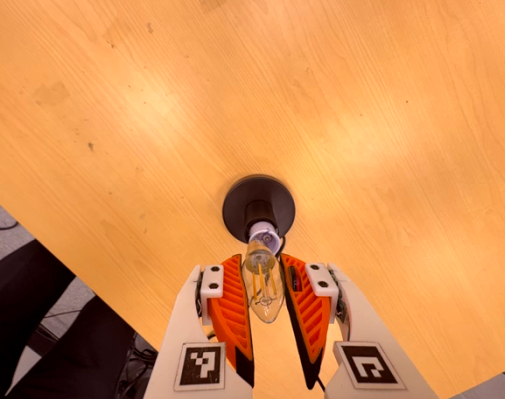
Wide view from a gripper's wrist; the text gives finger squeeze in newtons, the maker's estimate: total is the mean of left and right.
{"total": 13.1, "left": 13.6, "right": 12.6}